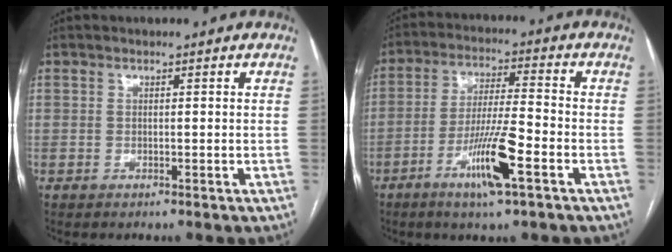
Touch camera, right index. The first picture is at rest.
{"total": 10.0, "force": [-4.6, 0.3, 8.9], "torque": [-0.169, -0.009, -0.083]}